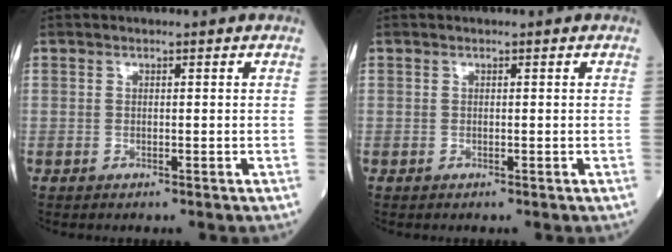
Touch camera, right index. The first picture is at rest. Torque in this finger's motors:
{"motor_torque": [0.00, 0.00, 0.00, 0.01]}